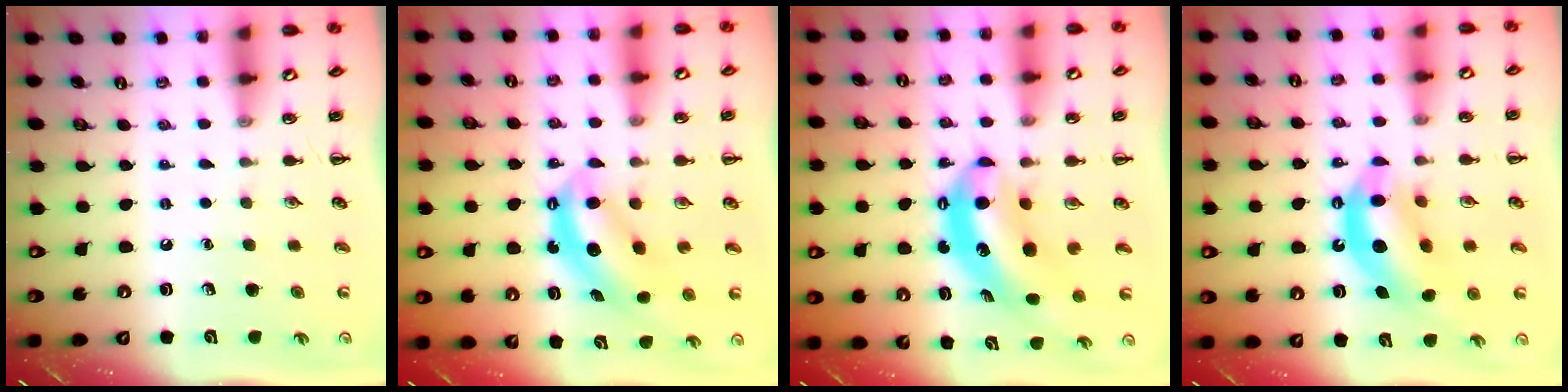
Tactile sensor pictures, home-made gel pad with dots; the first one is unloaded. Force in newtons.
{"total": 6.0, "press": 6.0, "slide": 0.8}
{"total": 7.3, "press": 7.1, "slide": 1.7}
{"total": 12.6, "press": 12.2, "slide": 3.2}